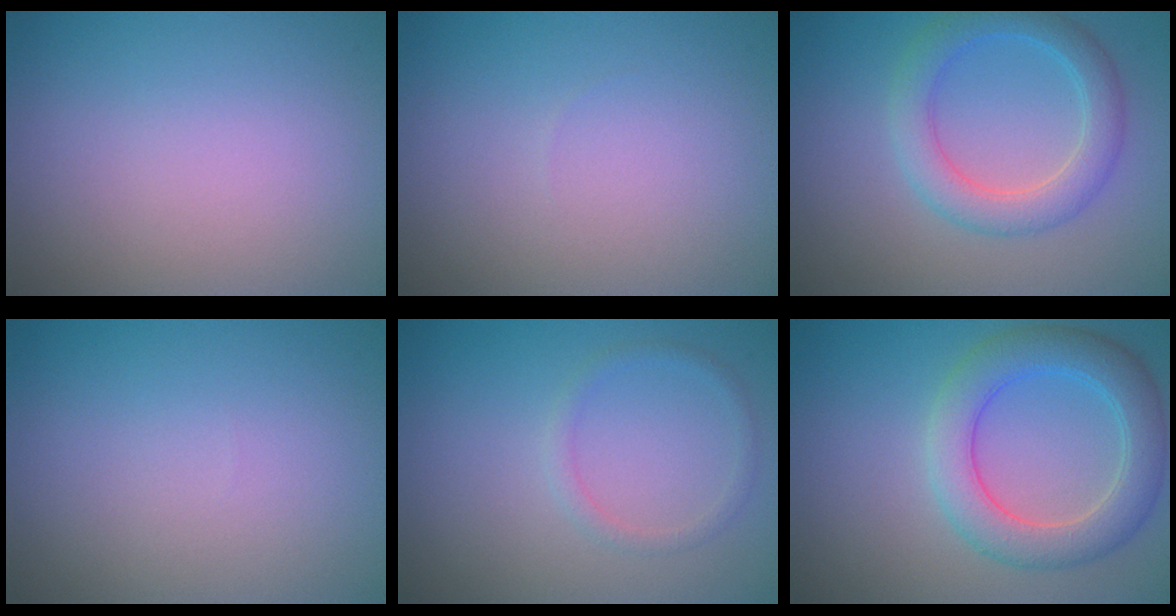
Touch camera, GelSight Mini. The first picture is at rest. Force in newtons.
{"total": 0.0}
{"total": 4.1, "press": 4.1, "slide": 0.1}
{"total": 0.0}
{"total": 1.2, "press": 1.2, "slide": 0.1}
{"total": 5.4, "press": 5.4, "slide": 0.1}